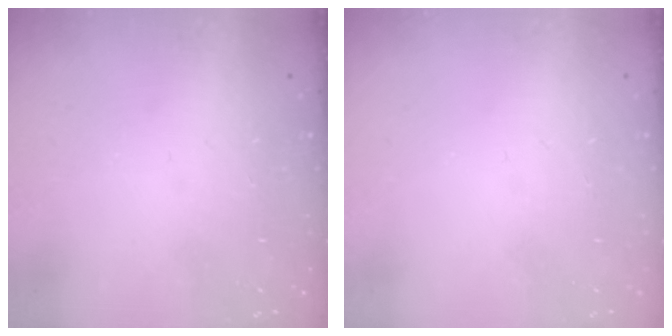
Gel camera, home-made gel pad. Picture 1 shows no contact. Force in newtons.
{"total": 0.0}